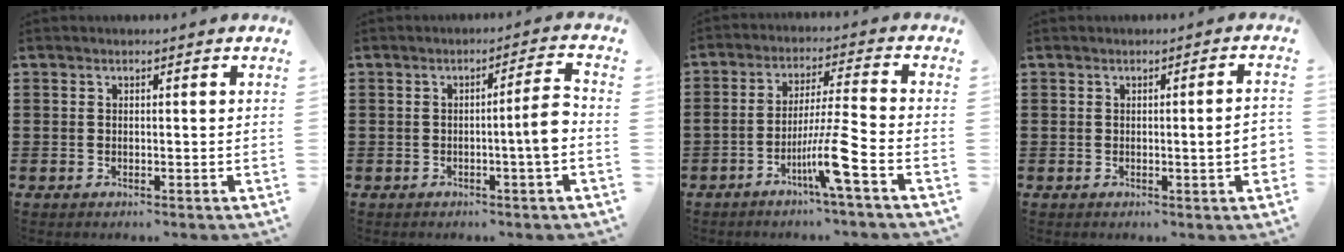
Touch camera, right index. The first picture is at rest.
{"total": 5.8, "force": [-1.0, 0.0, 5.7], "torque": [-0.091, -0.005, -0.024]}
{"total": 9.0, "force": [-4.5, -0.5, 7.7], "torque": [-0.147, -0.010, -0.085]}
{"total": 3.6, "force": [-0.4, 0.1, 3.6], "torque": [-0.052, -0.009, -0.009]}